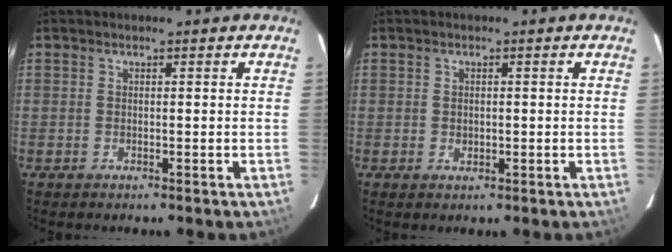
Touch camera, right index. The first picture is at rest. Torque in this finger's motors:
{"motor_torque": [-0.01, 0.08, -0.01, 0.00]}